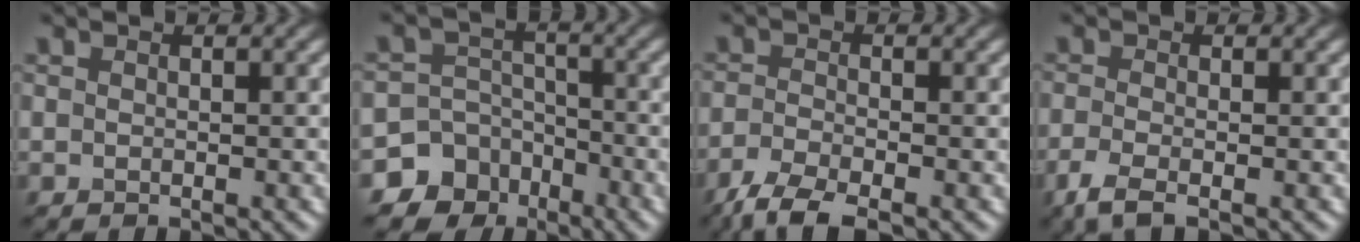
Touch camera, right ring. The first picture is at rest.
{"total": 9.6, "force": [-5.9, 7.5, 0.6], "torque": [-0.001, -0.021, -0.117]}
{"total": 3.9, "force": [-3.0, 0.9, 2.3], "torque": [-0.051, -0.010, -0.069]}
{"total": 2.6, "force": [-1.6, 0.6, 1.9], "torque": [-0.045, -0.012, -0.044]}